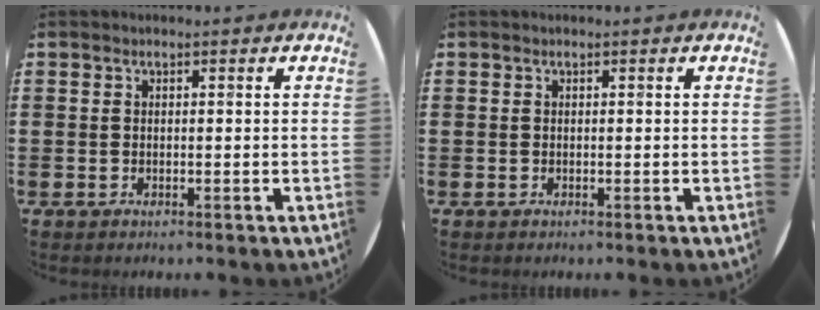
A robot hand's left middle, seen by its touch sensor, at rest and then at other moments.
{"total": 0.0}